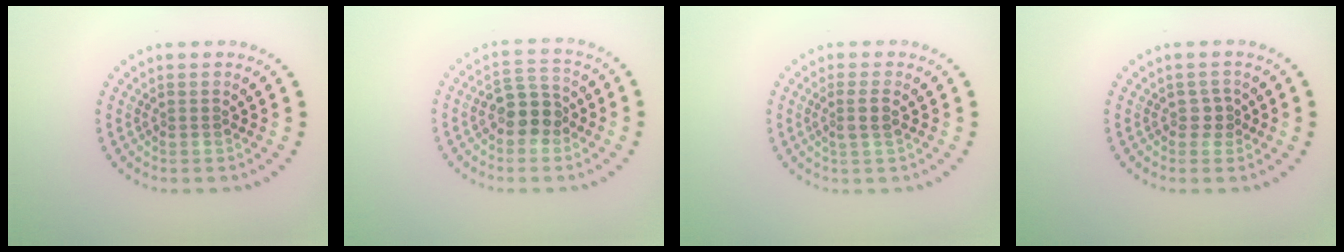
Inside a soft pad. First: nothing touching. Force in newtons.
{"total": 3.6, "press": 3.4, "slide": 1.1}
{"total": 1.6, "press": 1.3, "slide": 0.9}
{"total": 1.1, "press": 0.9, "slide": 0.6}